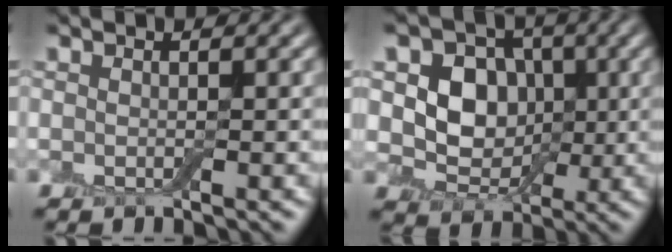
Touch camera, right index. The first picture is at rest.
{"total": 6.0, "force": [0.4, 5.1, 3.1], "torque": [-0.041, -0.002, -0.011]}